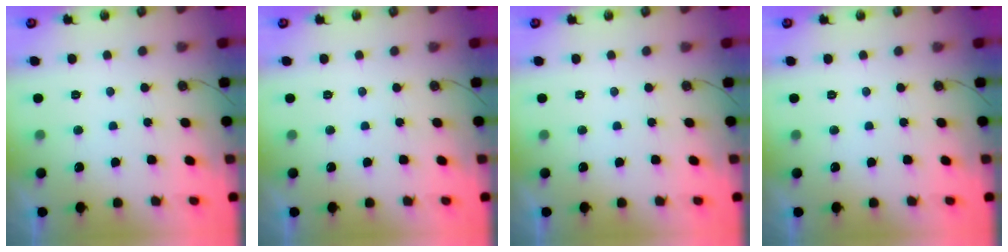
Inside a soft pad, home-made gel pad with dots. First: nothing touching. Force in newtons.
{"total": 0.0}
{"total": 0.0}
{"total": 0.0}